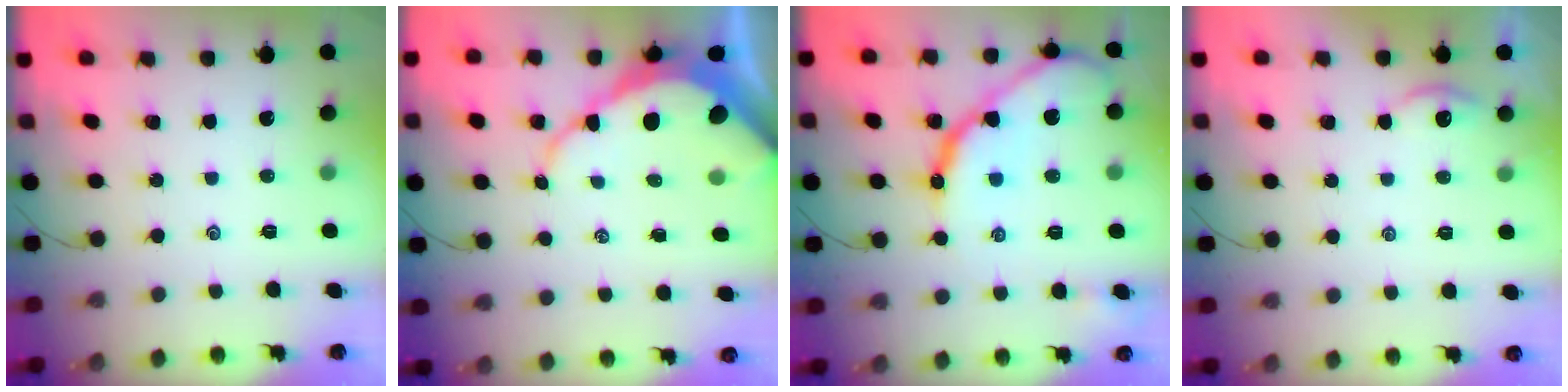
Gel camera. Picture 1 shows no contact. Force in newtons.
{"total": 12.1, "press": 12.0, "slide": 1.0}
{"total": 14.8, "press": 14.7, "slide": 1.1}
{"total": 1.9, "press": 1.9, "slide": 0.2}